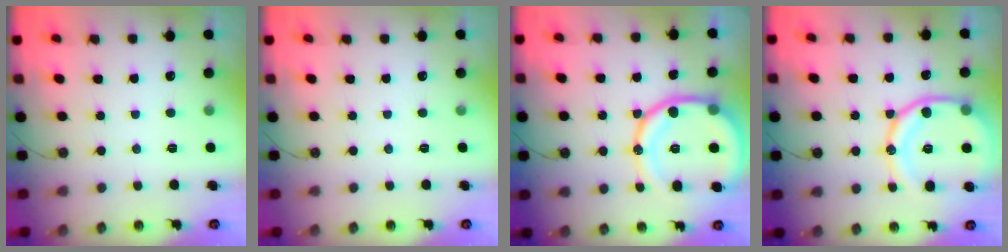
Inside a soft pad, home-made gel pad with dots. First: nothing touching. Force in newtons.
{"total": 0.0}
{"total": 18.3, "press": 18.1, "slide": 2.0}
{"total": 17.4, "press": 17.2, "slide": 2.1}